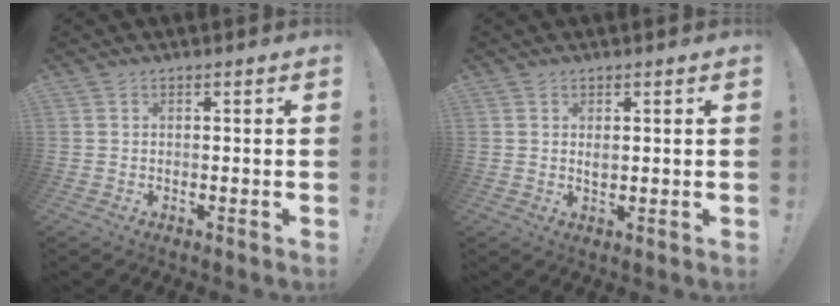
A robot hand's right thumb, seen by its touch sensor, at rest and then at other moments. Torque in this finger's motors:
{"motor_torque": [-0.23, 0.23, -0.09, 0.08, 0.11]}